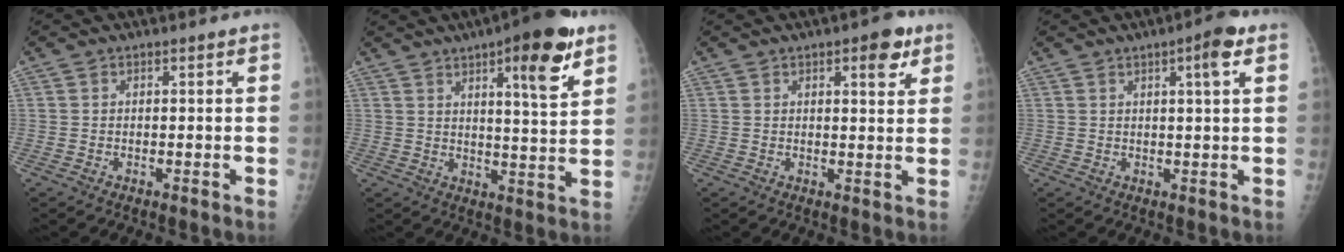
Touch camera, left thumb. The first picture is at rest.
{"total": 13.2, "force": [7.2, 2.9, 10.6], "torque": [-0.133, -0.034, 0.097]}
{"total": 5.4, "force": [2.9, 2.0, 4.2], "torque": [-0.040, -0.010, 0.032]}
{"total": 4.9, "force": [2.3, 0.6, 4.3], "torque": [-0.061, -0.006, 0.030]}